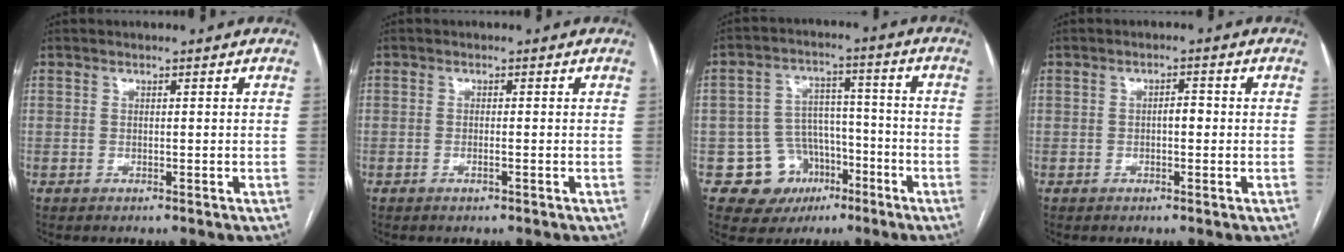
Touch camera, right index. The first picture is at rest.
{"total": 0.7, "force": [-0.3, 0.0, 0.6], "torque": [-0.013, 0.001, -0.002]}
{"total": 9.5, "force": [-4.2, 8.3, 1.7], "torque": [-0.015, 0.035, -0.054]}
{"total": 1.8, "force": [-0.2, 0.8, 1.6], "torque": [-0.021, 0.005, -0.005]}